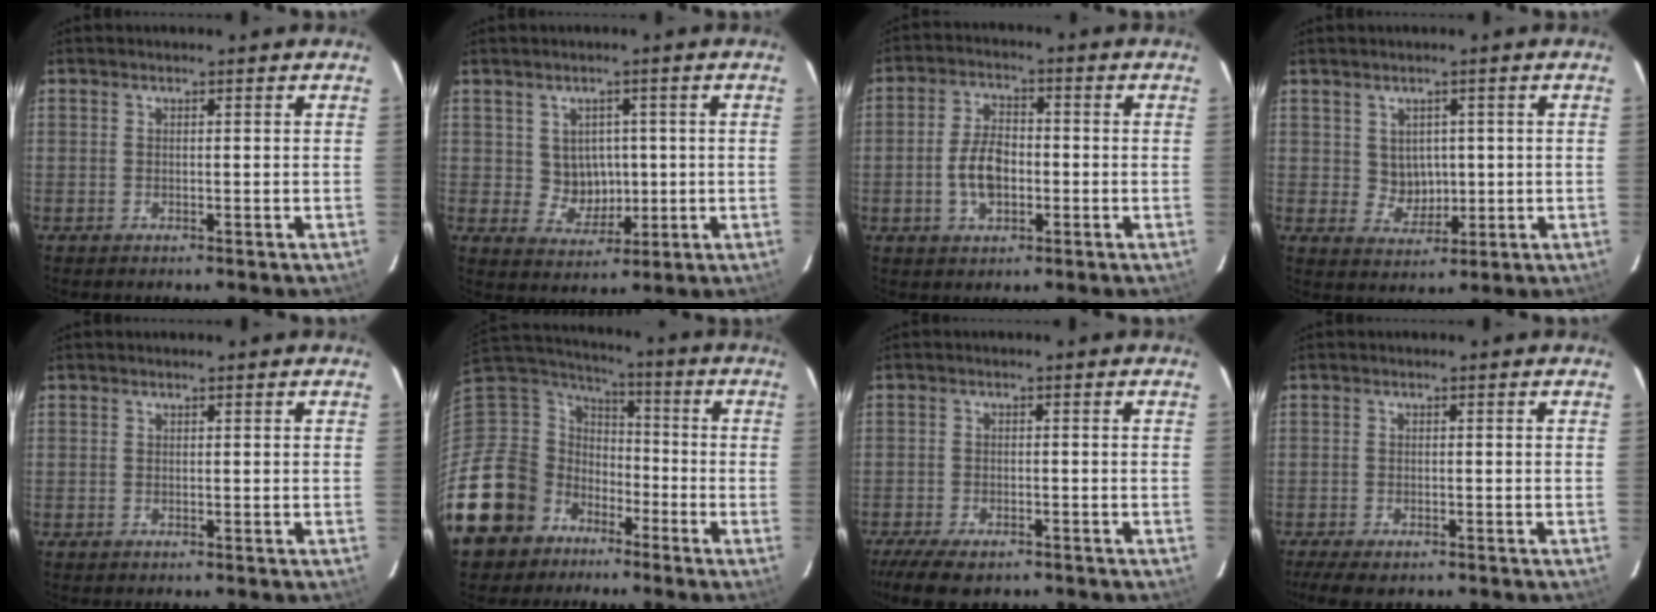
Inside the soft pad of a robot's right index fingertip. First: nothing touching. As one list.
[{"total": 5.4, "force": [0.5, 5.1, 1.6], "torque": [-0.032, 0.006, 0.022]}, {"total": 7.2, "force": [-1.6, 4.2, 5.6], "torque": [-0.112, 0.009, -0.024]}, {"total": 4.2, "force": [0.8, 3.9, 1.4], "torque": [-0.024, 0.004, 0.025]}, {"total": 0.0}, {"total": 17.5, "force": [-9.8, 13.8, 4.6], "torque": [-0.142, 0.035, -0.167]}, {"total": 8.7, "force": [-6.8, 3.0, 4.5], "torque": [-0.111, -0.027, -0.117]}, {"total": 5.8, "force": [-4.5, 1.8, 3.2], "torque": [-0.078, -0.024, -0.077]}]